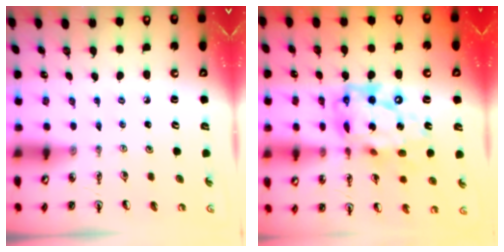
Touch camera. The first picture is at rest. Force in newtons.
{"total": 20.7, "press": 20.6, "slide": 1.8}